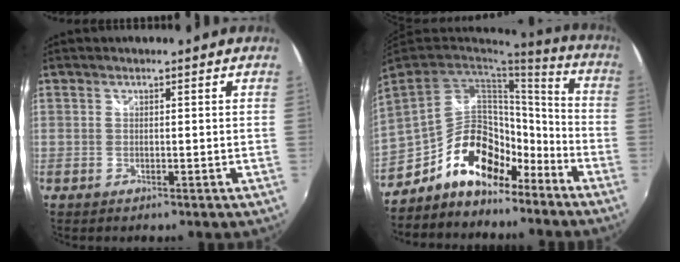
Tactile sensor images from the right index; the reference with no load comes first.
{"total": 19.6, "force": [-12.8, 11.2, 9.7], "torque": [-0.203, 0.039, -0.196]}